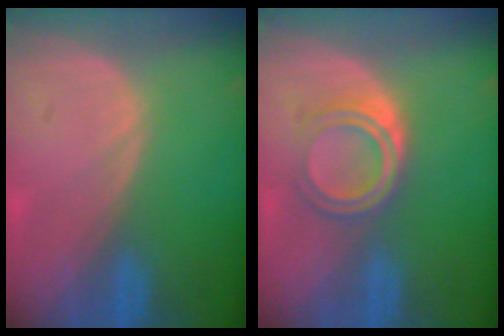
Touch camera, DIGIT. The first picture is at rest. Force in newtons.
{"total": 5.1, "press": 4.5, "slide": 2.4}